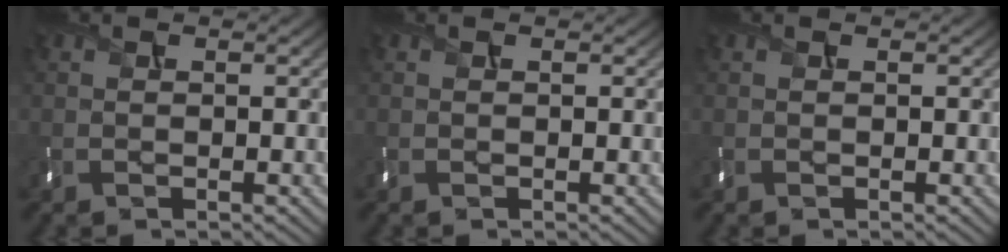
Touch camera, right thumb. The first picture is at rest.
{"total": 0.0}
{"total": 0.0}